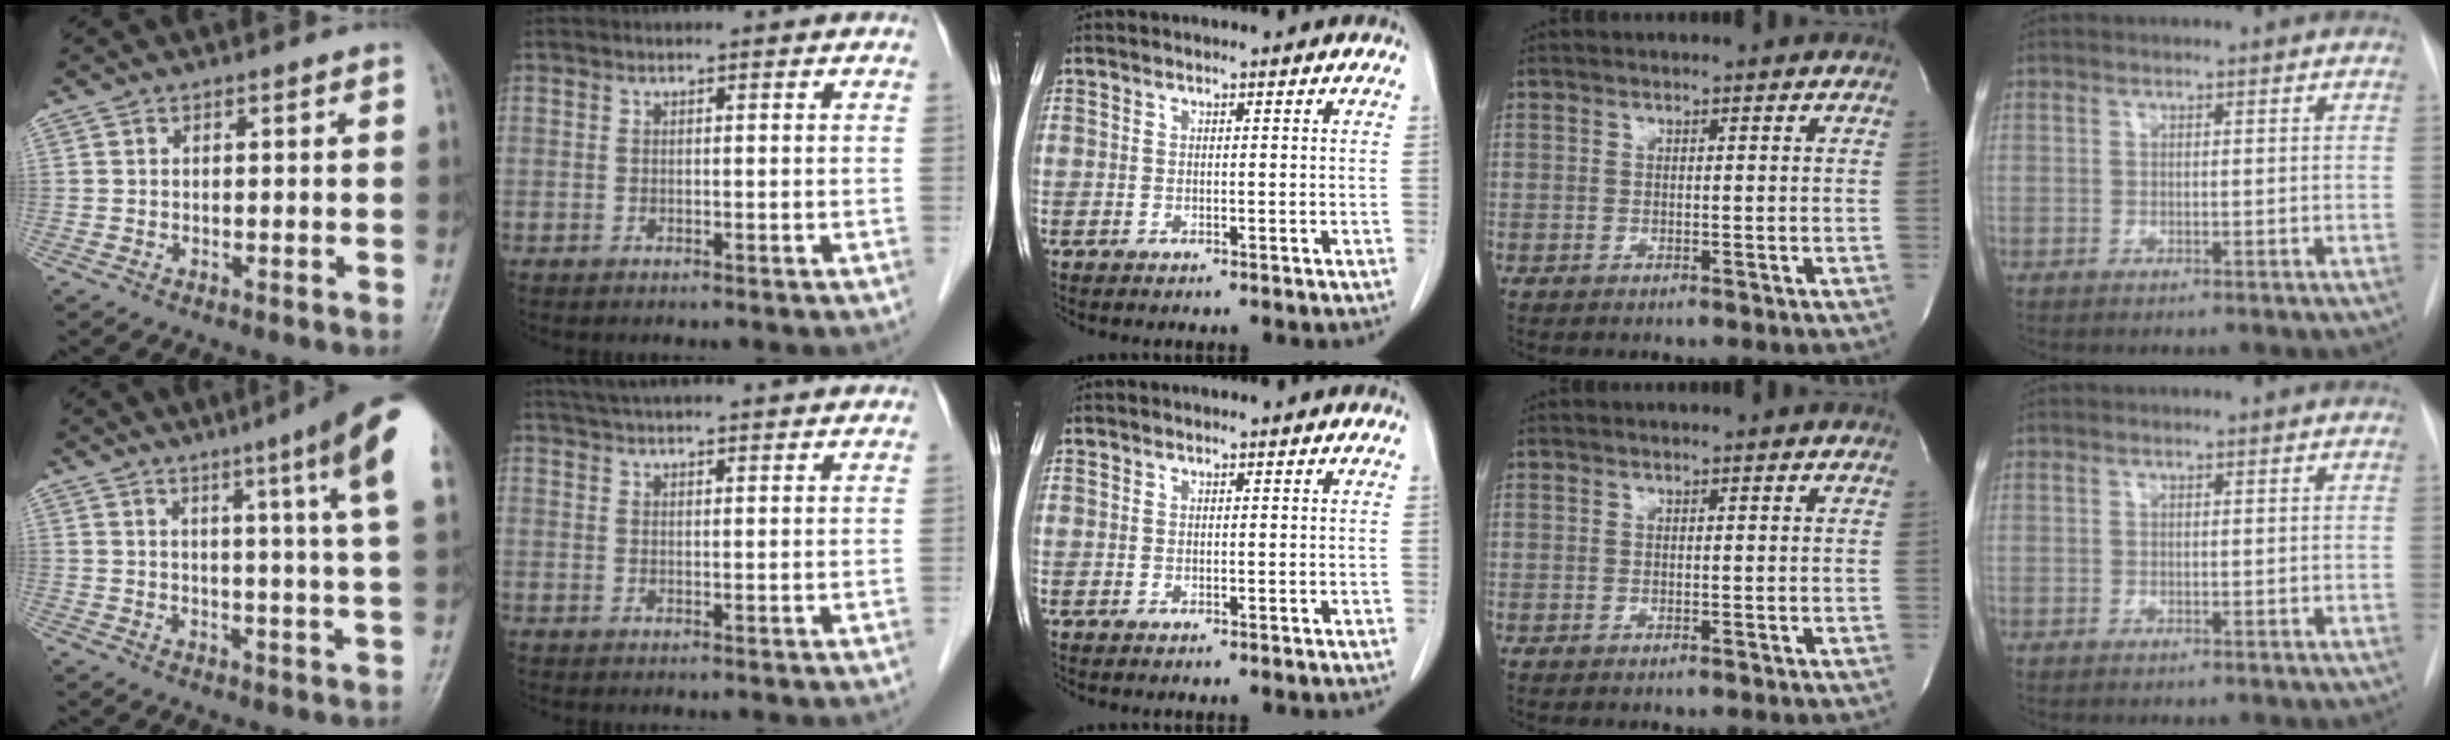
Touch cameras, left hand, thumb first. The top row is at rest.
{"thumb": {"total": 14.6, "force": [7.6, -0.1, 12.4], "torque": [-0.162, -0.031, 0.081]}, "index": {"total": 16.2, "force": [14.8, 1.3, 6.5], "torque": [-0.102, 0.044, 0.200]}}